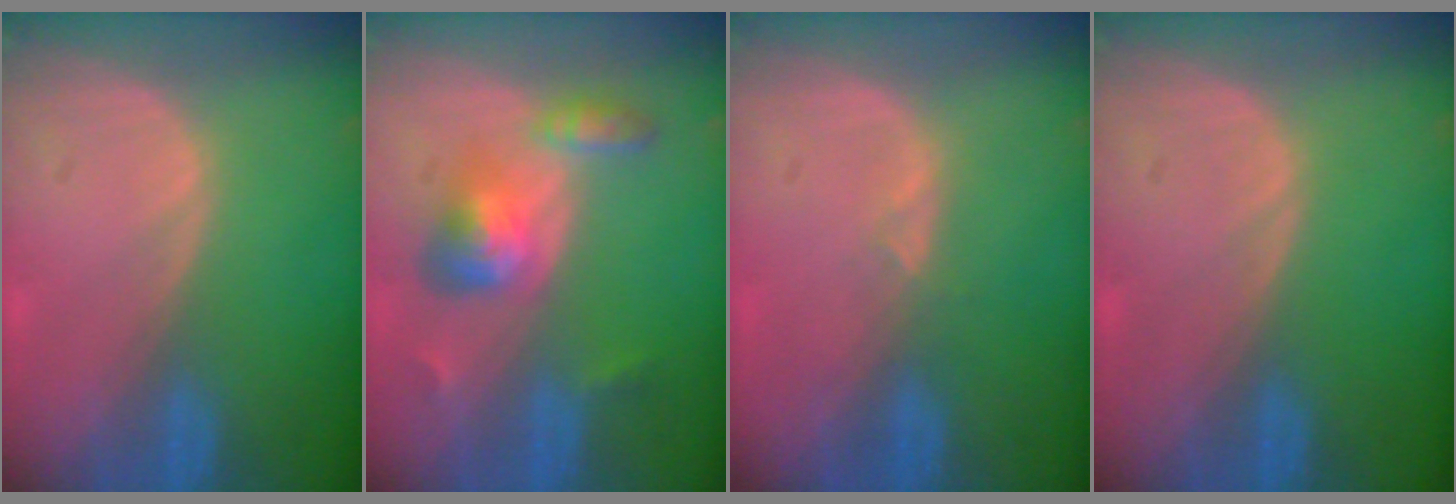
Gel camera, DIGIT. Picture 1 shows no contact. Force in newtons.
{"total": 6.2, "press": 5.5, "slide": 2.8}
{"total": 0.9, "press": 0.9, "slide": 0.3}
{"total": 0.0}